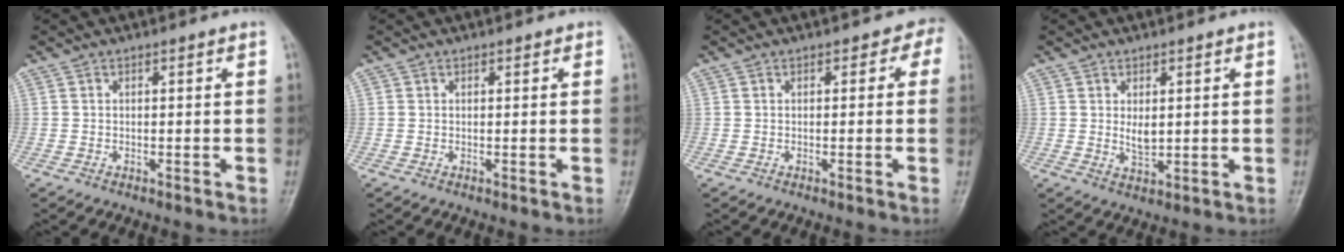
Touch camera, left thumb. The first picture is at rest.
{"total": 0.9, "force": [0.5, 0.7, 0.2], "torque": [0.009, -0.002, 0.003]}
{"total": 2.6, "force": [1.1, 2.0, 1.4], "torque": [0.017, 0.003, 0.003]}
{"total": 3.1, "force": [0.8, 1.8, 2.4], "torque": [-0.034, -0.012, 0.017]}